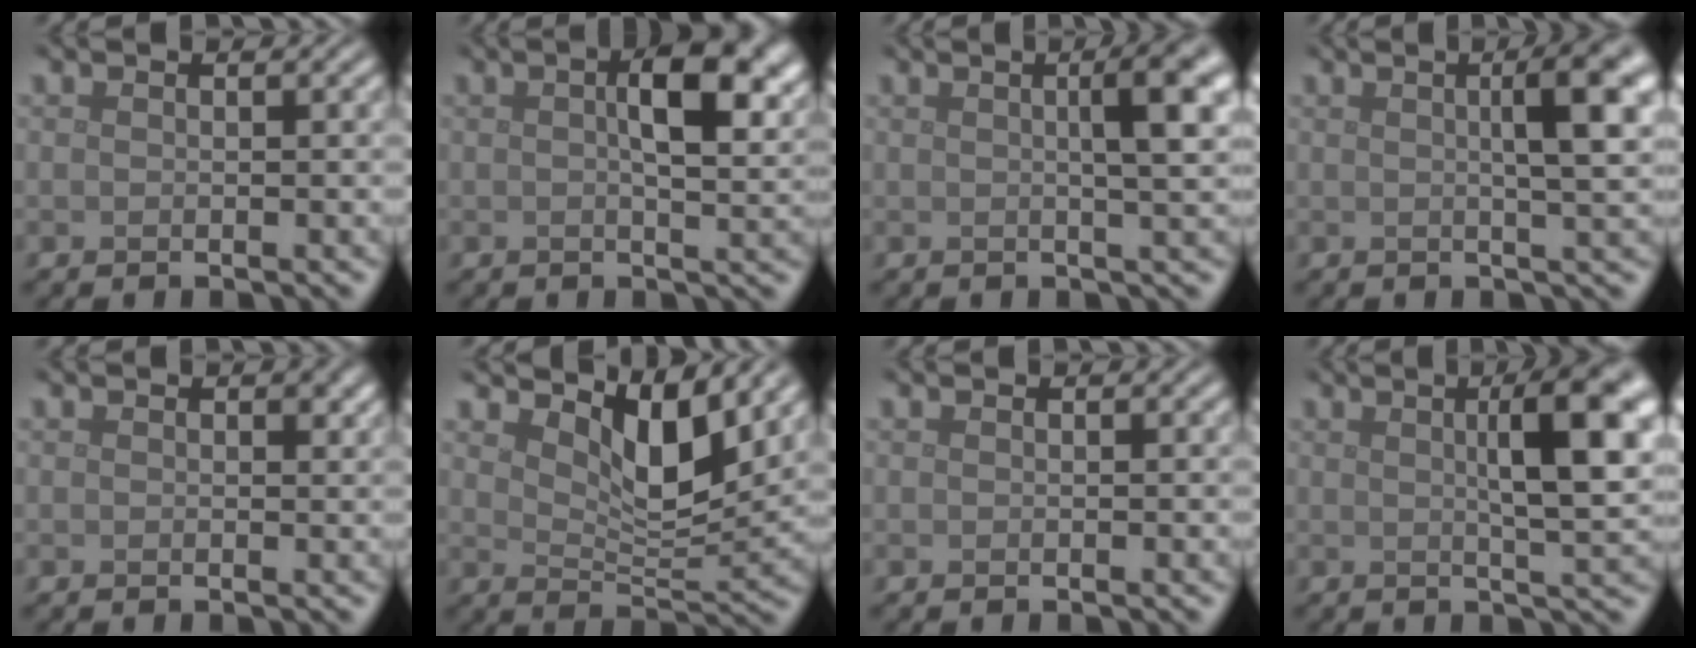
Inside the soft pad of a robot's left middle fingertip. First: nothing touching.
{"total": 7.0, "force": [1.8, 2.5, 6.2], "torque": [-0.084, 0.008, 0.027]}
{"total": 5.5, "force": [1.2, 1.4, 5.2], "torque": [-0.052, 0.017, 0.015]}
{"total": 6.1, "force": [1.4, 1.4, 5.8], "torque": [-0.061, 0.014, 0.018]}
{"total": 0.8, "force": [0.4, 0.4, 0.6], "torque": [-0.005, -0.004, 0.005]}
{"total": 5.3, "force": [3.3, 1.9, 3.7], "torque": [-0.067, -0.015, 0.051]}
{"total": 0.0}
{"total": 7.9, "force": [1.8, 1.8, 7.5], "torque": [-0.085, 0.013, 0.025]}